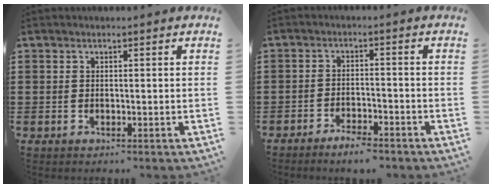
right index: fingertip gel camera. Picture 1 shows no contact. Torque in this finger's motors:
{"motor_torque": [0.09, 0.45, 0.28, 0.07]}